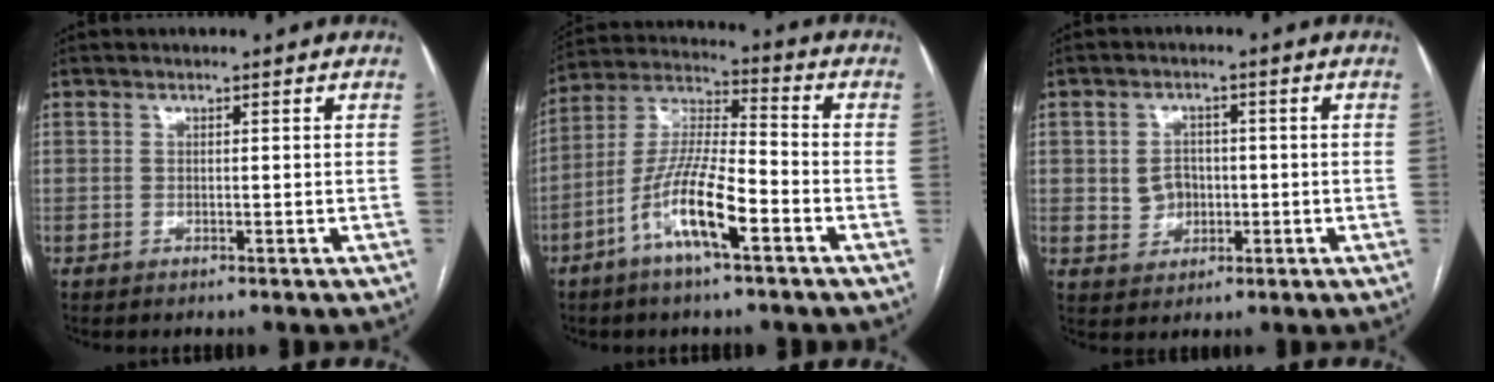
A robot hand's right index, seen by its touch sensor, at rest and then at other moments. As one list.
[{"total": 12.3, "force": [-5.6, 1.9, 10.7], "torque": [-0.217, 0.000, -0.109]}, {"total": 4.5, "force": [-0.1, 4.0, 2.0], "torque": [-0.032, 0.011, 0.006]}]